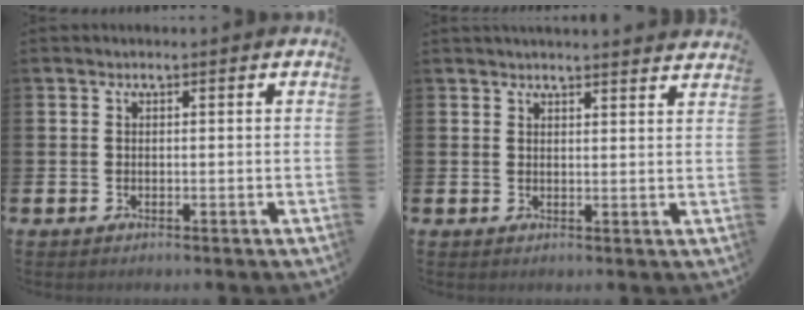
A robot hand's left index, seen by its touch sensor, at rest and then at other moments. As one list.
[{"total": 2.6, "force": [2.6, -0.2, -0.2], "torque": [0.004, -0.016, 0.048]}]